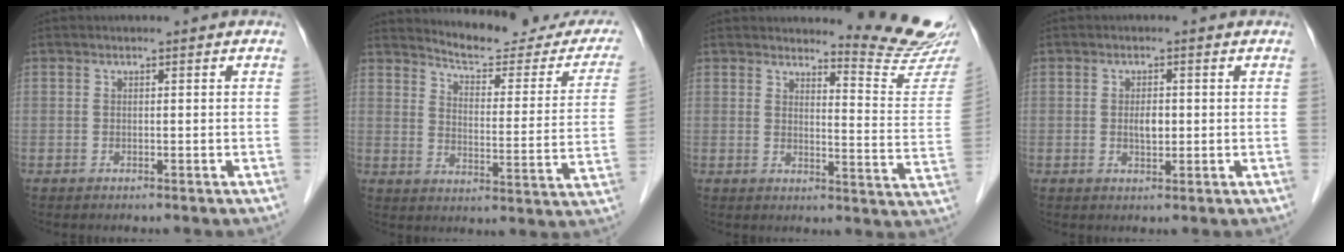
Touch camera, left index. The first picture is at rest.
{"total": 18.2, "force": [17.2, 3.6, 4.7], "torque": [-0.045, -0.062, 0.198]}
{"total": 11.0, "force": [10.9, -1.3, 1.4], "torque": [-0.016, -0.105, 0.122]}
{"total": 2.2, "force": [0.1, 1.1, 1.9], "torque": [-0.034, 0.000, 0.001]}